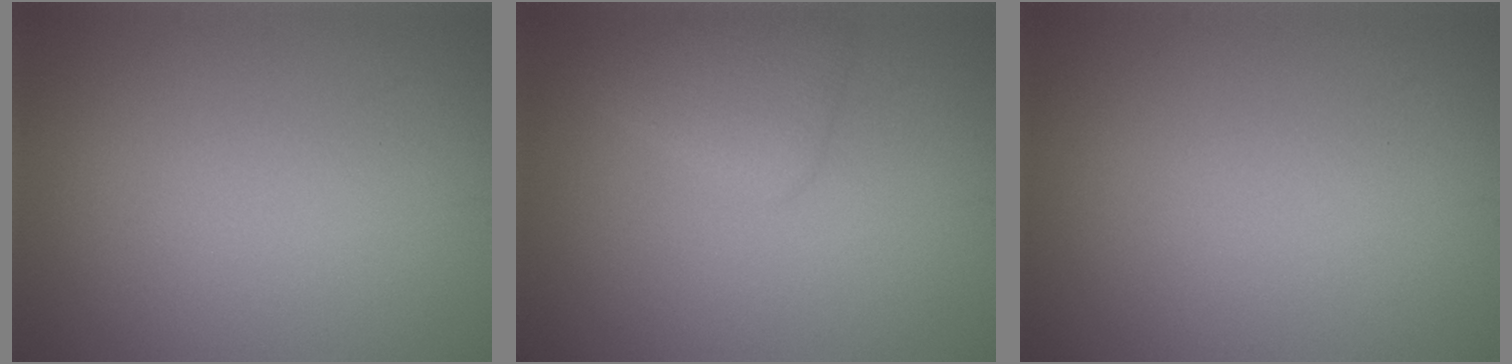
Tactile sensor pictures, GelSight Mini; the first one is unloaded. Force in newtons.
{"total": 2.6, "press": 2.6, "slide": 0.1}
{"total": 0.0}